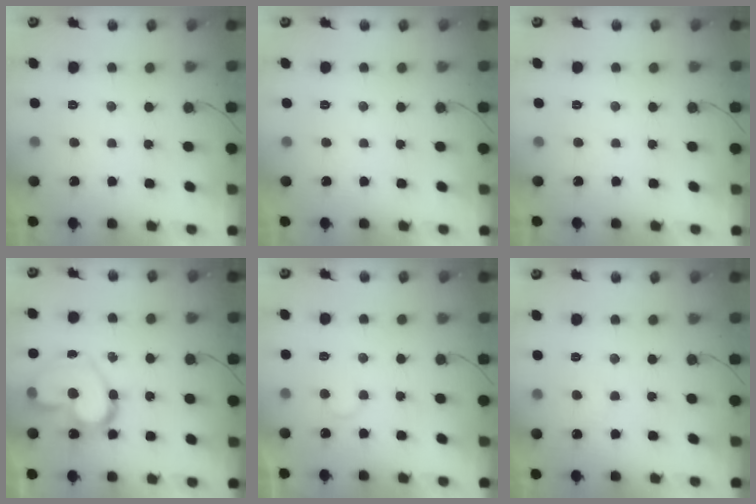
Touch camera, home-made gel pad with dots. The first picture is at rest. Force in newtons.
{"total": 0.0}
{"total": 1.9, "press": 1.9, "slide": 0.0}
{"total": 18.4, "press": 18.2, "slide": 2.0}
{"total": 4.5, "press": 4.5, "slide": 0.5}
{"total": 3.9, "press": 3.9, "slide": 0.2}